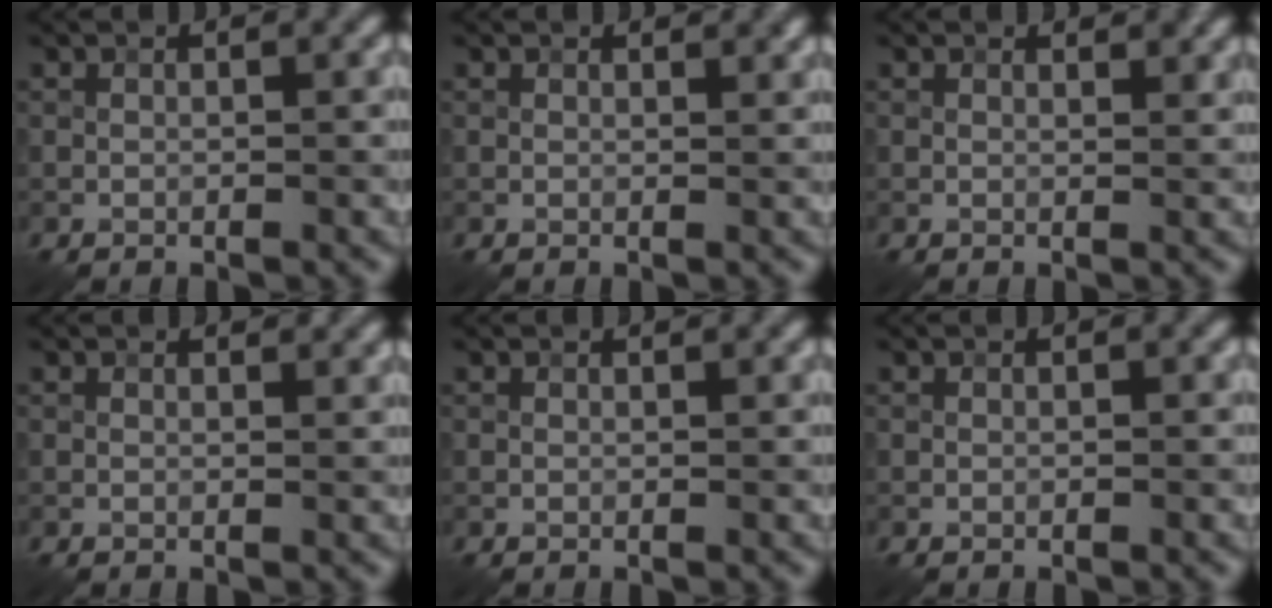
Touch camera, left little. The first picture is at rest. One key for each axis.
{"total": 1.1, "fx": 1.0, "fy": 0.1, "fz": 0.5, "tx": -0.010, "ty": -0.001, "tz": 0.011}
{"total": 1.3, "fx": 1.1, "fy": 0.3, "fz": 0.7, "tx": -0.012, "ty": -0.001, "tz": 0.014}
{"total": 1.1, "fx": 1.0, "fy": 0.1, "fz": 0.4, "tx": -0.009, "ty": -0.002, "tz": 0.011}
{"total": 0.7, "fx": 0.7, "fy": 0.0, "fz": 0.2, "tx": -0.007, "ty": -0.001, "tz": 0.006}
{"total": 0.0}